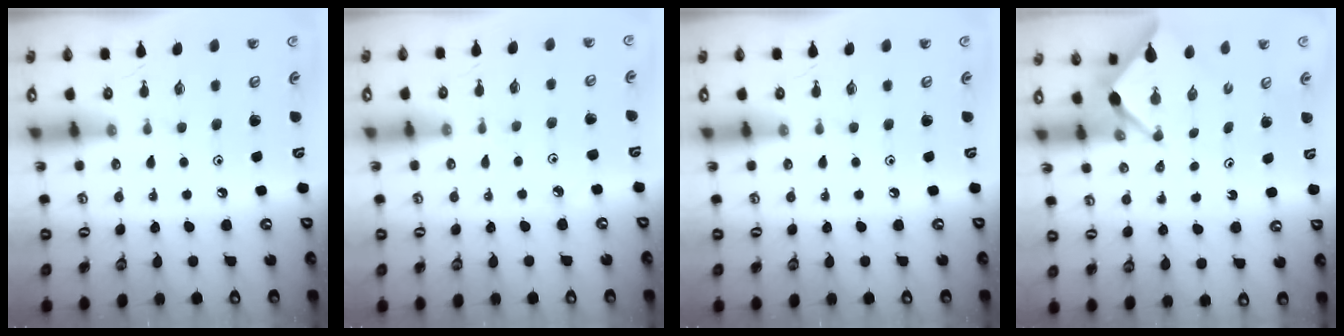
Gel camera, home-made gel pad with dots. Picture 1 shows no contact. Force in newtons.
{"total": 2.9, "press": 2.9, "slide": 0.3}
{"total": 0.0}
{"total": 2.6, "press": 2.6, "slide": 0.3}